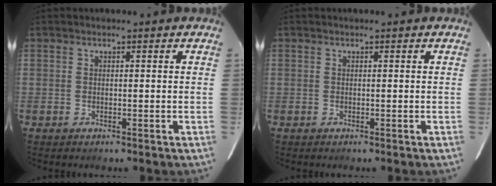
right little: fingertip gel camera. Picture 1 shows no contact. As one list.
[{"total": 0.0}]